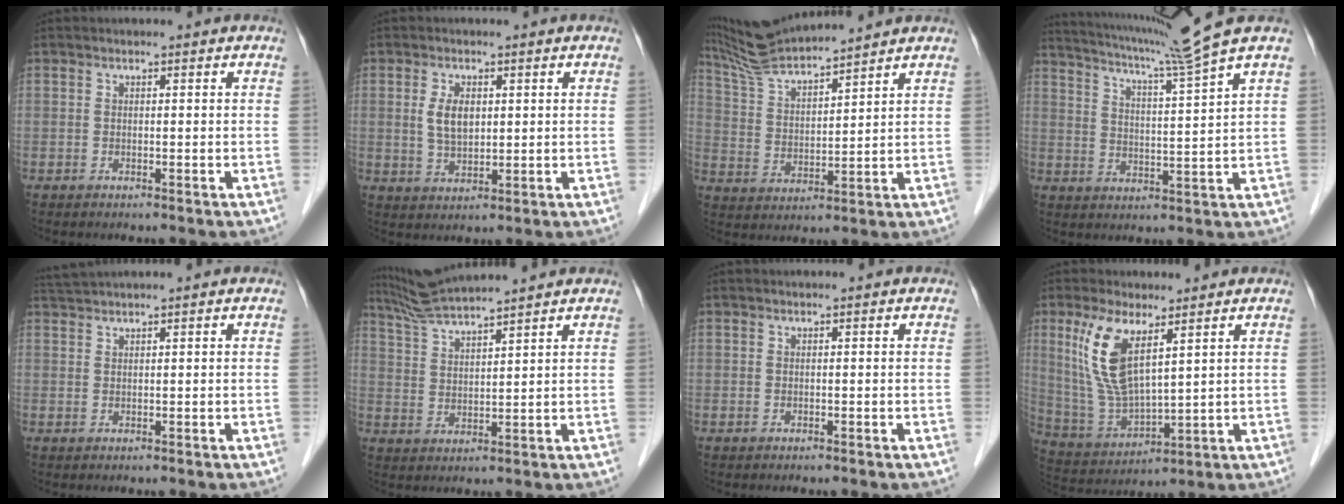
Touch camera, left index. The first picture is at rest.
{"total": 4.2, "force": [1.0, 2.2, 3.4], "torque": [-0.071, 0.002, 0.025]}
{"total": 11.4, "force": [10.6, 0.1, 4.4], "torque": [-0.089, 0.025, 0.202]}
{"total": 11.0, "force": [9.2, -3.6, 4.8], "torque": [-0.092, -0.035, 0.147]}
{"total": 2.2, "force": [2.0, -0.7, 0.5], "torque": [-0.014, 0.015, 0.048]}
{"total": 9.4, "force": [8.6, -1.0, 3.7], "torque": [-0.073, 0.028, 0.158]}
{"total": 0.0}
{"total": 10.3, "force": [4.8, 2.7, 8.8], "torque": [-0.198, -0.005, 0.107]}